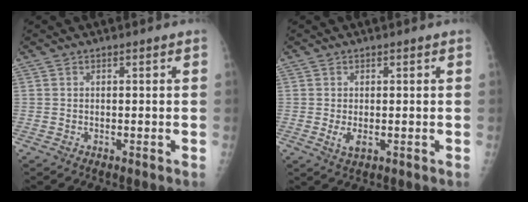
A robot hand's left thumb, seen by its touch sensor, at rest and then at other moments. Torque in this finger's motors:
{"motor_torque": [-0.01, 0.03, 0.33, -0.21, 0.06]}